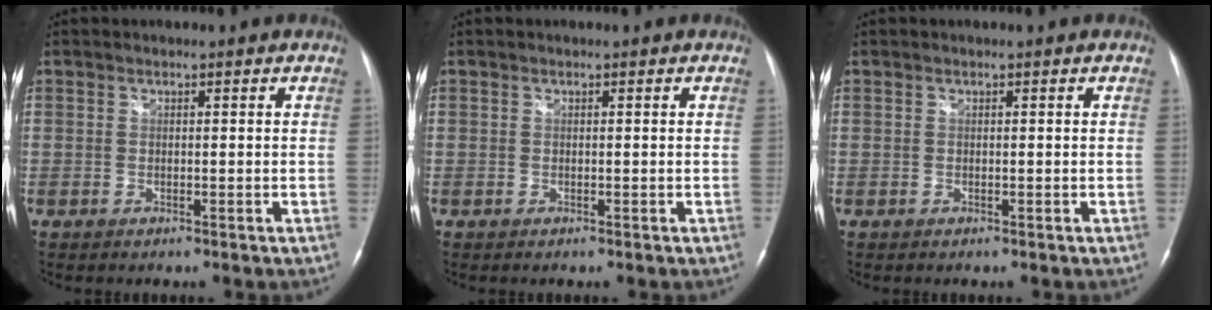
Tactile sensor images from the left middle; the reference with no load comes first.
{"total": 0.0}
{"total": 0.0}